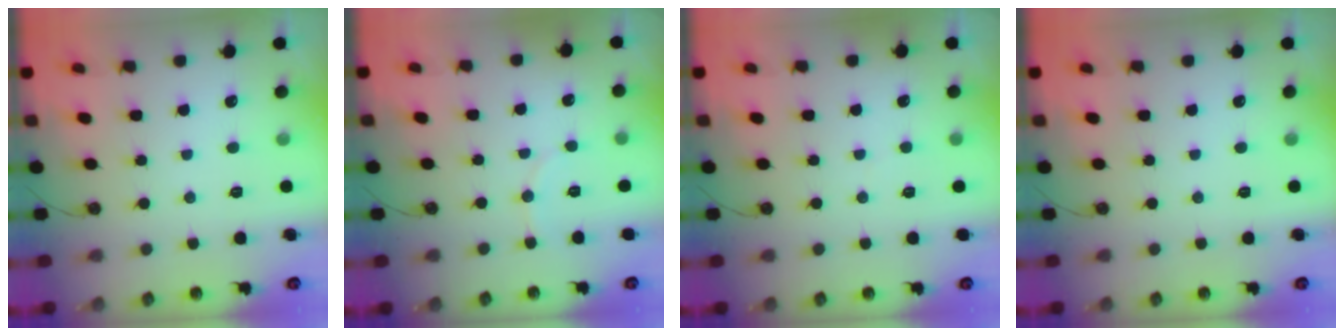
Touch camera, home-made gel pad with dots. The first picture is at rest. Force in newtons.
{"total": 4.7, "press": 4.6, "slide": 0.7}
{"total": 1.4, "press": 1.3, "slide": 0.1}
{"total": 0.0}